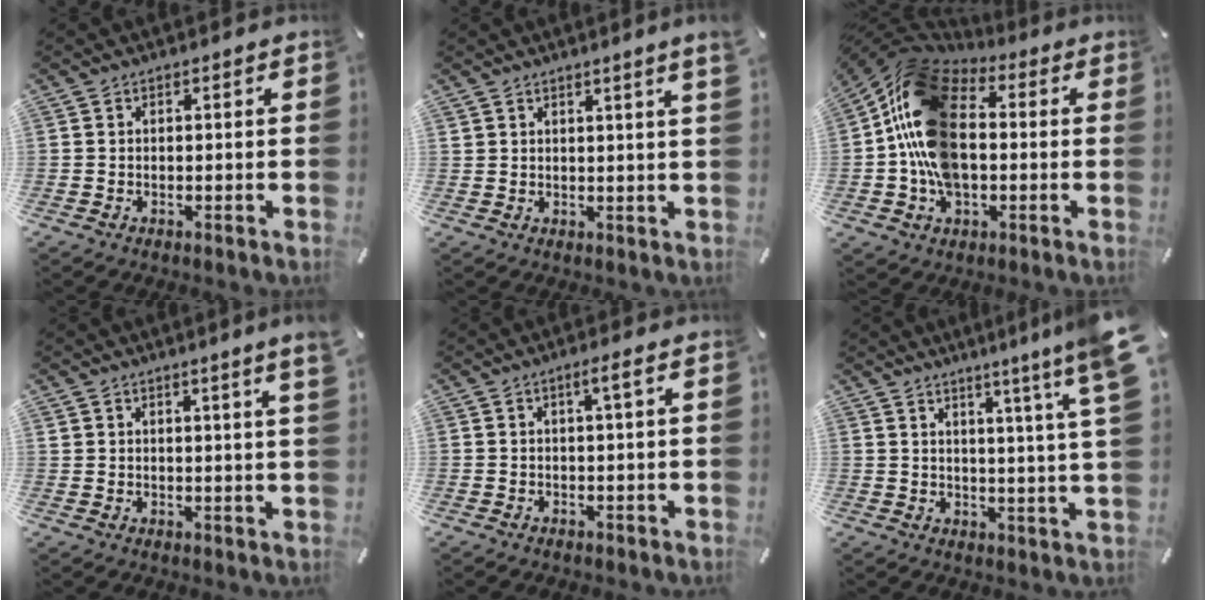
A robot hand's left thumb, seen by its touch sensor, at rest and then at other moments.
{"total": 2.5, "force": [1.8, -0.2, 1.8], "torque": [-0.028, -0.007, 0.031]}
{"total": 19.3, "force": [-0.1, 13.6, 13.7], "torque": [-0.292, 0.015, -0.004]}
{"total": 3.2, "force": [2.2, -0.3, 2.2], "torque": [-0.038, -0.010, 0.038]}
{"total": 3.1, "force": [0.7, 0.1, 3.1], "torque": [-0.058, -0.001, 0.009]}
{"total": 9.6, "force": [5.9, -0.8, 7.5], "torque": [-0.117, -0.043, 0.090]}